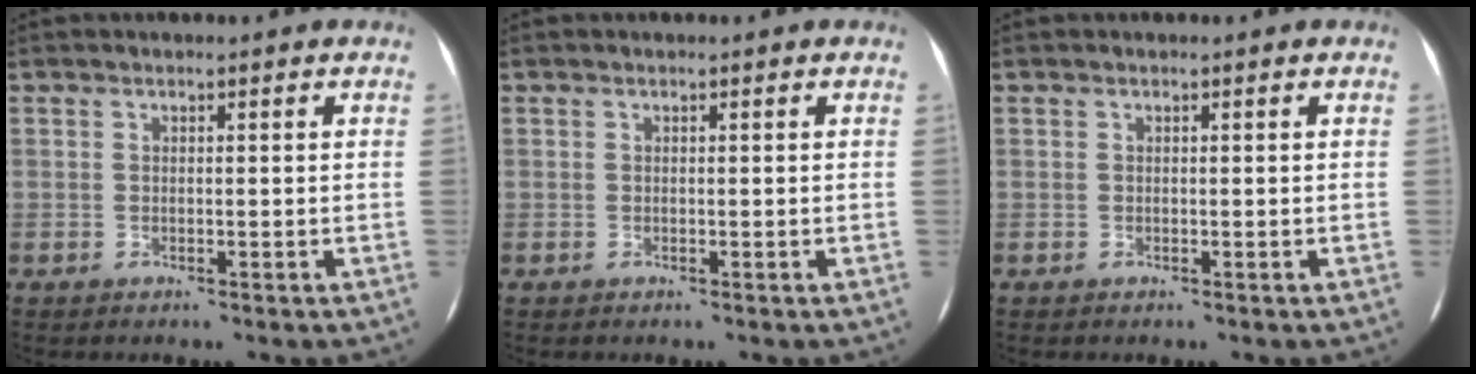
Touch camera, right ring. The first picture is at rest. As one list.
[{"total": 0.0}, {"total": 0.0}]